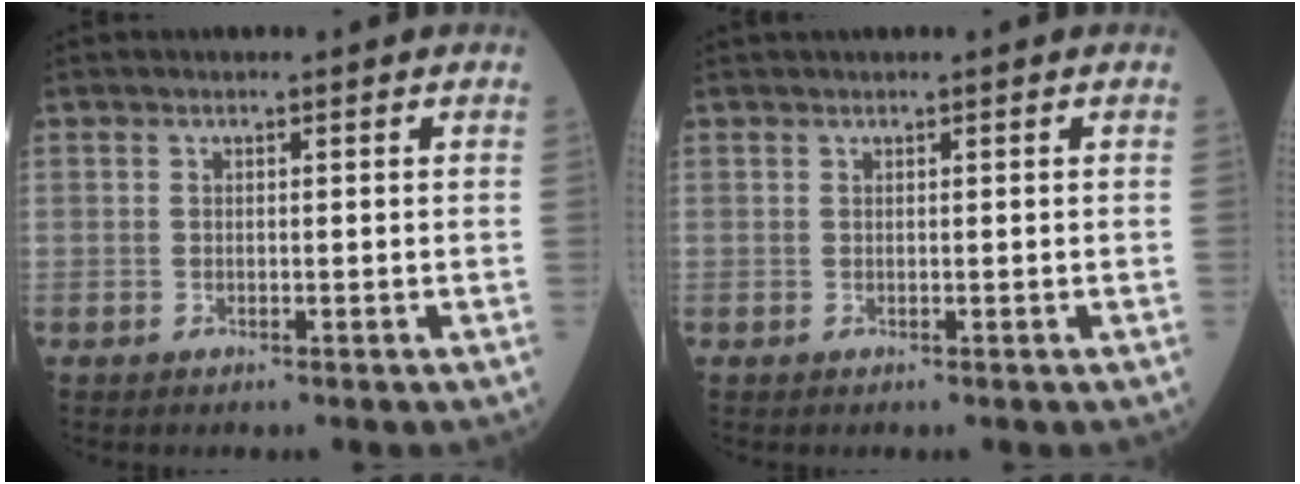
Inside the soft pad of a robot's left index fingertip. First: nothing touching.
{"total": 0.6, "force": [0.4, -0.2, 0.3], "torque": [-0.014, 0.005, 0.015]}